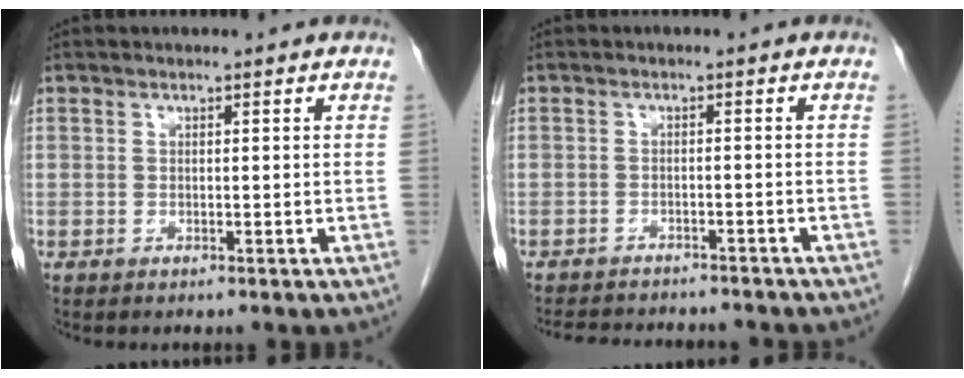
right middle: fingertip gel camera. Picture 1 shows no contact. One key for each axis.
{"total": 11.5, "fx": -10.4, "fy": 2.9, "fz": 3.8, "tx": -0.071, "ty": -0.001, "tz": -0.132}